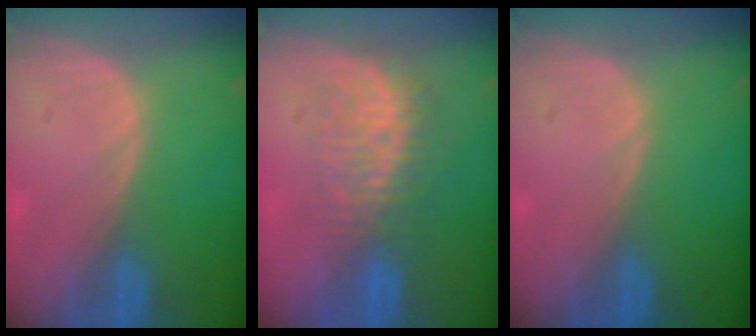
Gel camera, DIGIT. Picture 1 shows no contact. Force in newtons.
{"total": 7.7, "press": 7.3, "slide": 2.7}
{"total": 0.0}